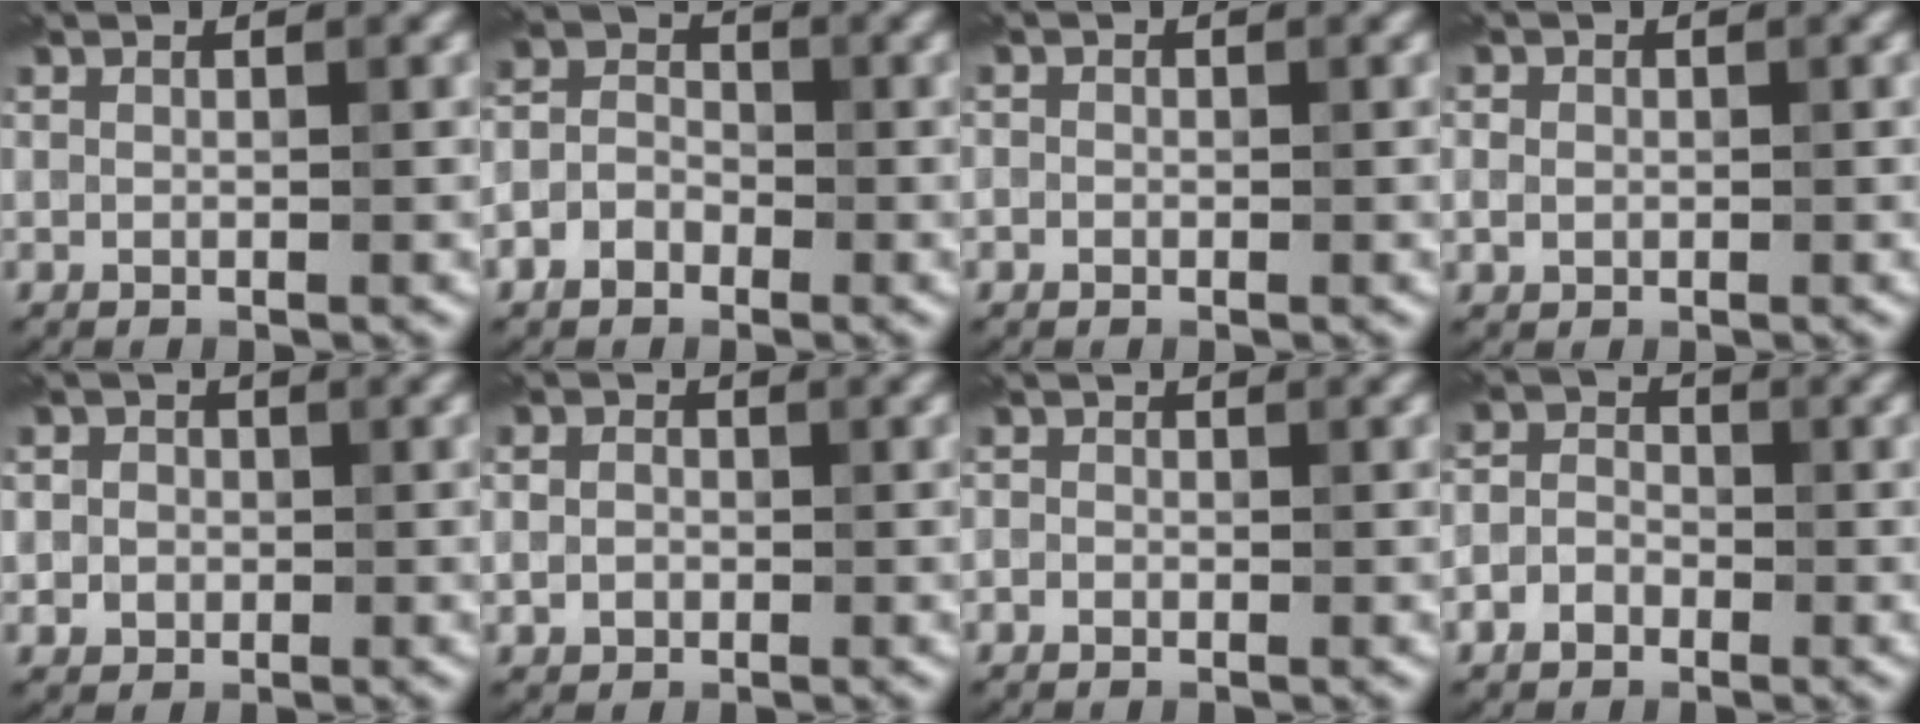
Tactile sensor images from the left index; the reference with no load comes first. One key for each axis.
{"total": 3.2, "fx": -1.4, "fy": 2.5, "fz": 1.5, "tx": -0.021, "ty": 0.005, "tz": -0.036}
{"total": 0.7, "fx": -0.2, "fy": 0.6, "fz": 0.2, "tx": 0.000, "ty": -0.006, "tz": -0.005}
{"total": 1.4, "fx": 0.0, "fy": 1.3, "fz": 0.6, "tx": -0.009, "ty": -0.003, "tz": -0.003}
{"total": 2.7, "fx": 0.4, "fy": 2.5, "fz": 0.9, "tx": 0.006, "ty": 0.009, "tz": -0.013}
{"total": 2.0, "fx": -0.2, "fy": 1.8, "fz": 0.9, "tx": -0.009, "ty": -0.001, "tz": -0.010}
{"total": 1.0, "fx": -0.2, "fy": 0.9, "fz": 0.4, "tx": 0.002, "ty": -0.003, "tz": -0.011}
{"total": 2.9, "fx": -1.3, "fy": 2.2, "fz": 1.3, "tx": -0.016, "ty": 0.004, "tz": -0.033}